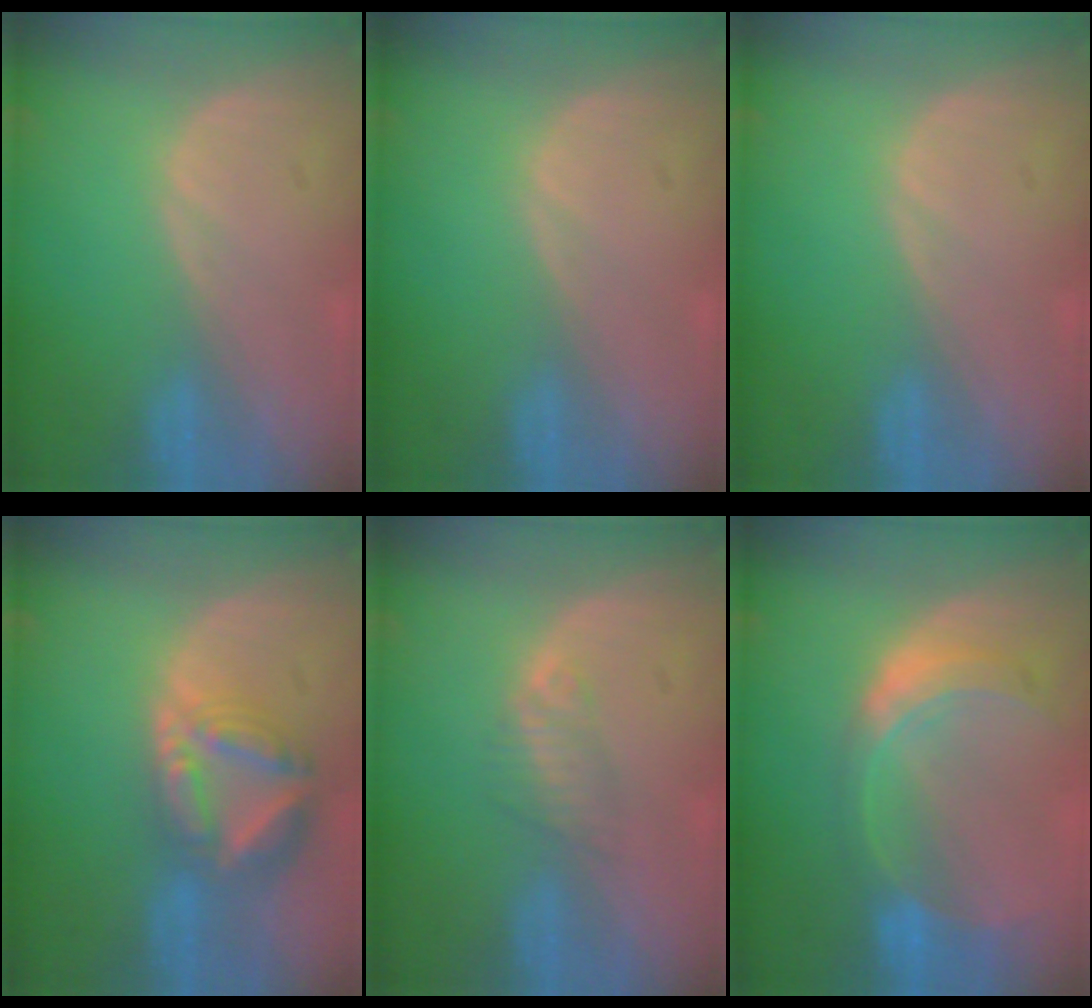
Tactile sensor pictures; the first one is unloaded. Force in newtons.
{"total": 0.0}
{"total": 0.0}
{"total": 8.2, "press": 7.1, "slide": 4.1}
{"total": 2.3, "press": 2.1, "slide": 0.8}
{"total": 7.6, "press": 6.7, "slide": 3.6}